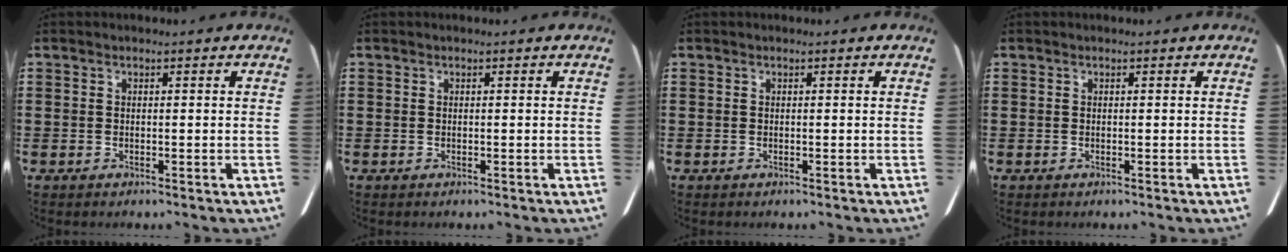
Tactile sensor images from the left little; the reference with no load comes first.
{"total": 0.0}
{"total": 0.0}
{"total": 0.0}